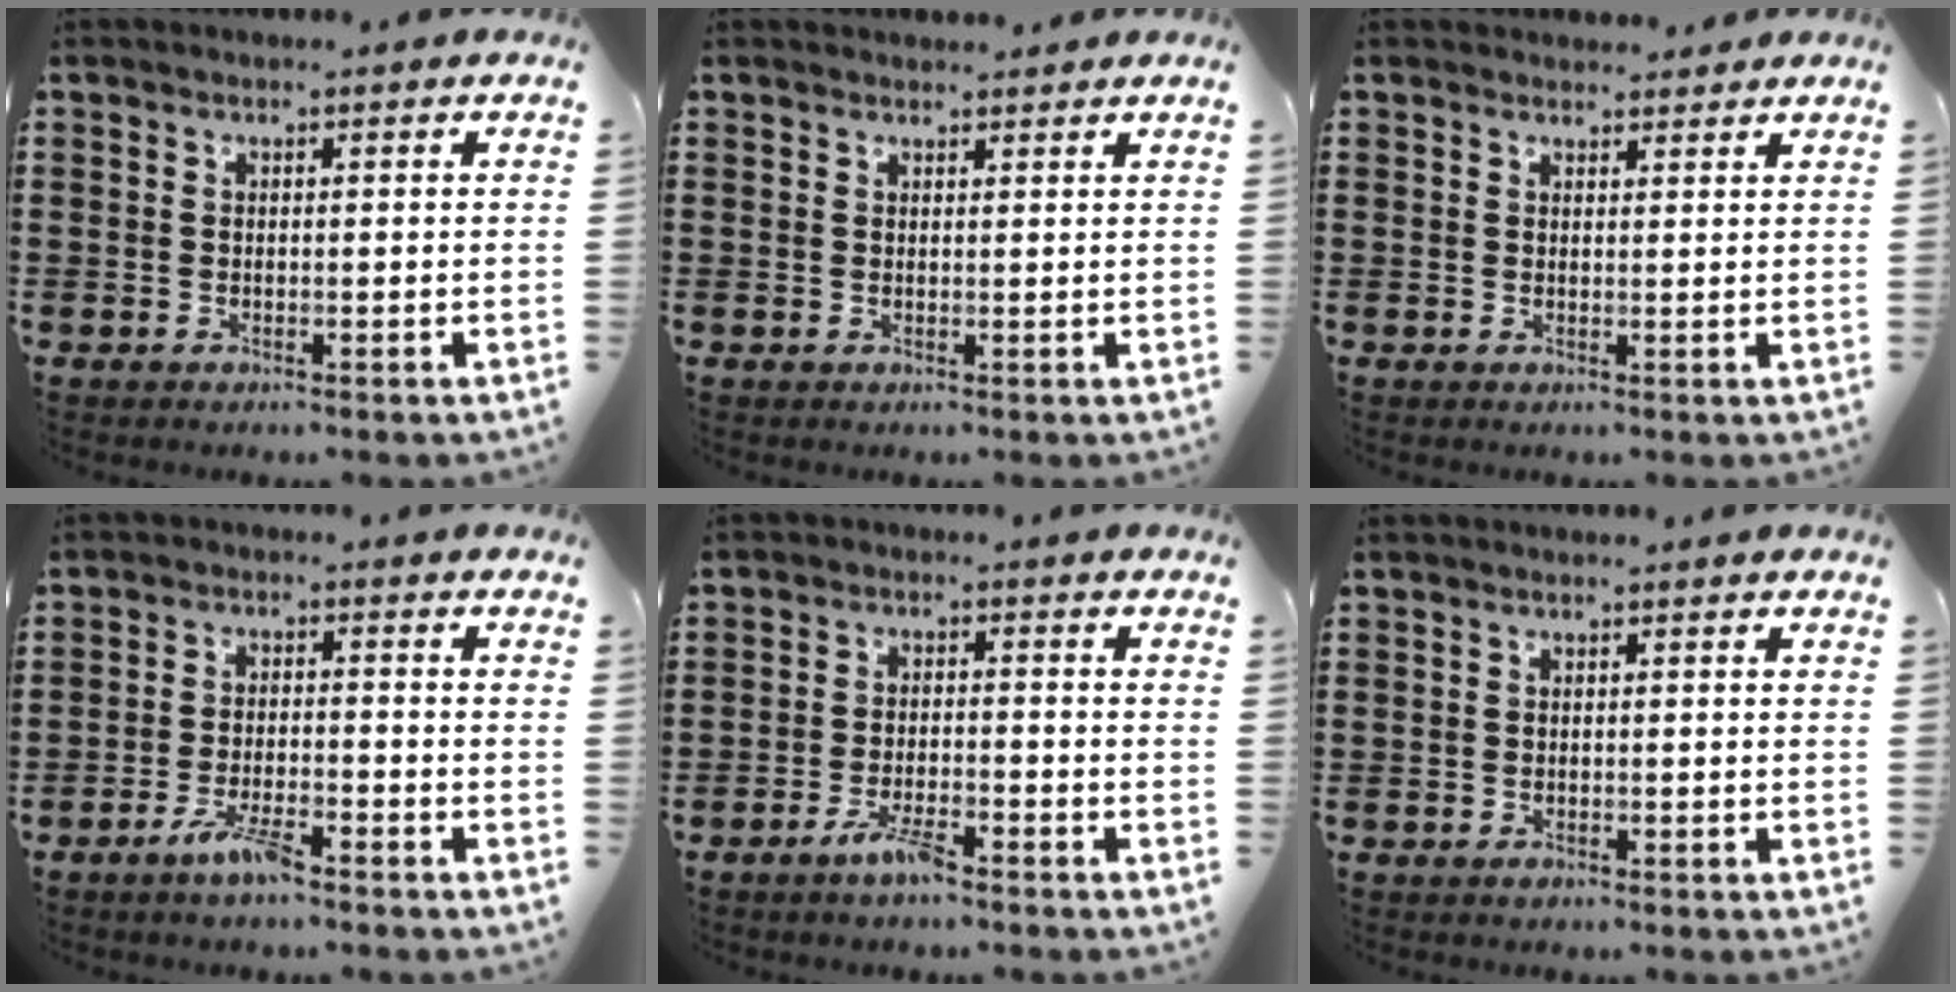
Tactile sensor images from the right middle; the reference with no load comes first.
{"total": 1.3, "force": [1.2, 0.3, 0.0], "torque": [0.005, -0.002, 0.022]}
{"total": 1.8, "force": [1.7, 0.5, 0.0], "torque": [0.003, 0.001, 0.031]}
{"total": 4.3, "force": [-3.1, 0.6, 3.0], "torque": [-0.069, -0.004, -0.061]}
{"total": 3.8, "force": [-2.8, 0.6, 2.6], "torque": [-0.064, -0.003, -0.056]}
{"total": 0.0}